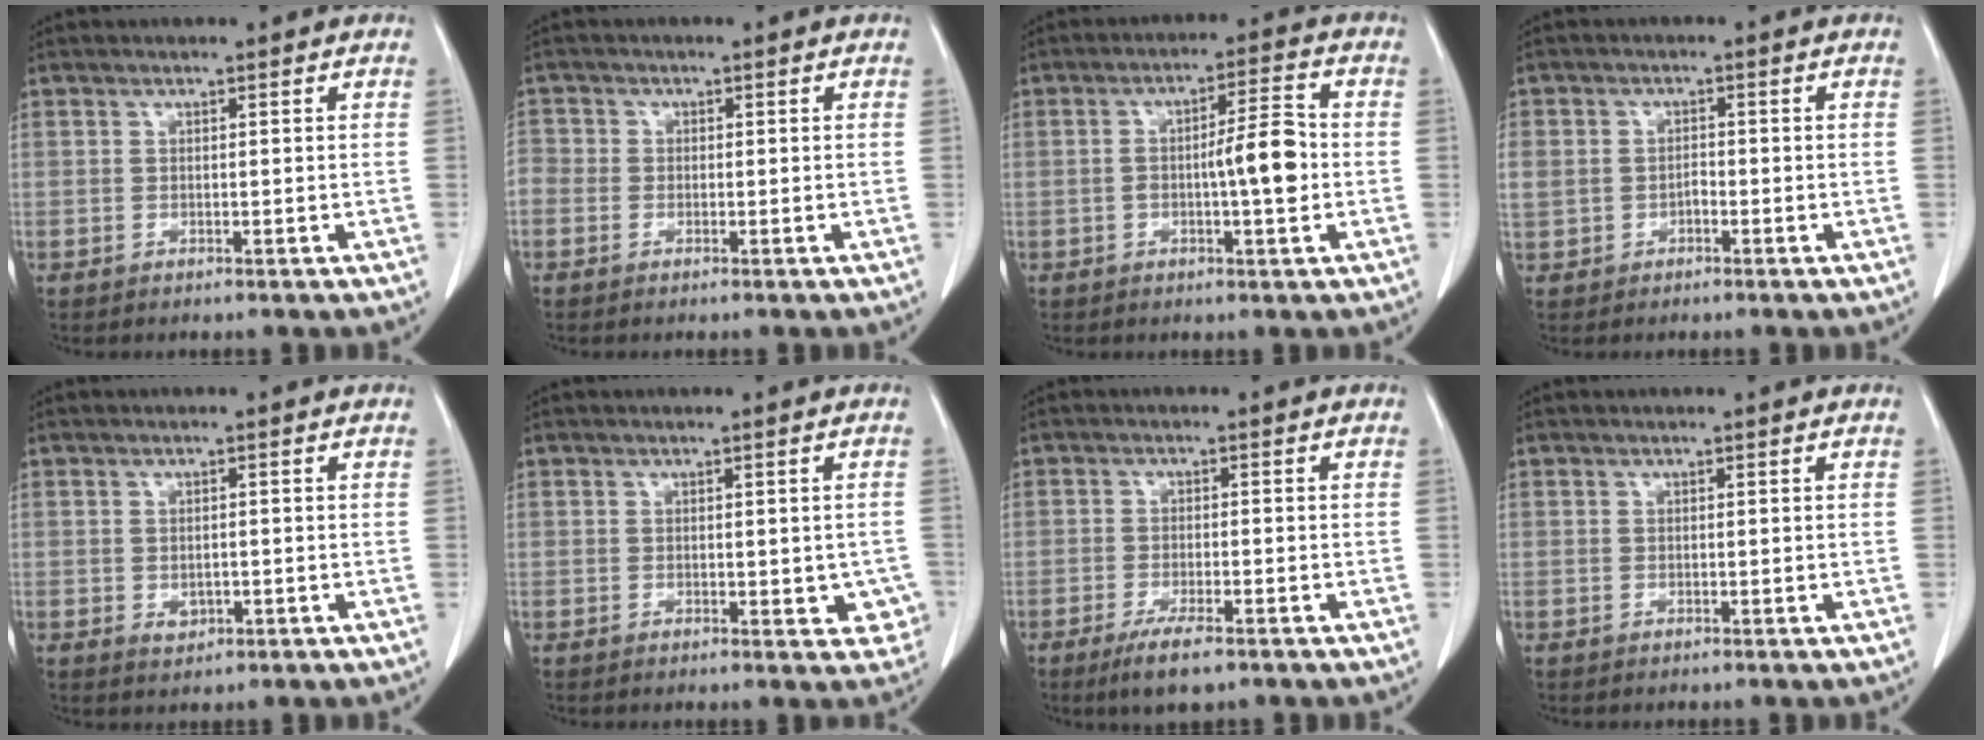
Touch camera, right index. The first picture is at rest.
{"total": 2.8, "force": [-0.9, 2.5, 0.8], "torque": [-0.021, 0.008, -0.023]}
{"total": 7.3, "force": [-0.9, 1.2, 7.1], "torque": [-0.113, 0.013, -0.014]}
{"total": 4.8, "force": [-0.8, 4.0, 2.4], "torque": [-0.067, 0.014, -0.008]}
{"total": 1.9, "force": [-0.4, 1.4, 1.2], "torque": [-0.017, 0.001, 0.002]}
{"total": 3.8, "force": [-0.5, 2.3, 2.9], "torque": [-0.009, 0.003, -0.001]}
{"total": 5.4, "force": [-3.7, 0.8, 3.9], "torque": [-0.068, -0.013, -0.059]}
{"total": 0.0}